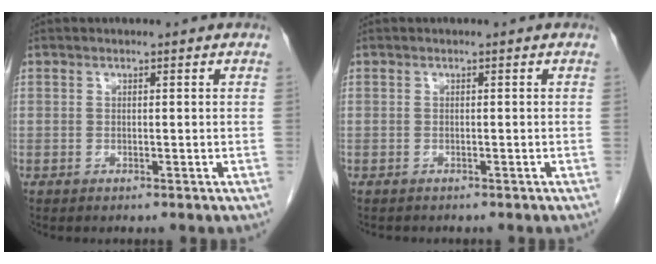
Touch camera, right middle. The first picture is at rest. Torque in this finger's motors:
{"motor_torque": [0.04, -0.02, -0.03, 0.00]}